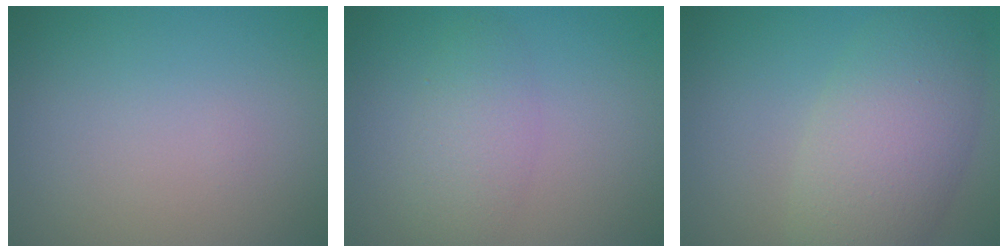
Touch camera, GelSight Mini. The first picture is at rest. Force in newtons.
{"total": 2.8, "press": 2.8, "slide": 0.1}
{"total": 7.0, "press": 7.0, "slide": 0.3}